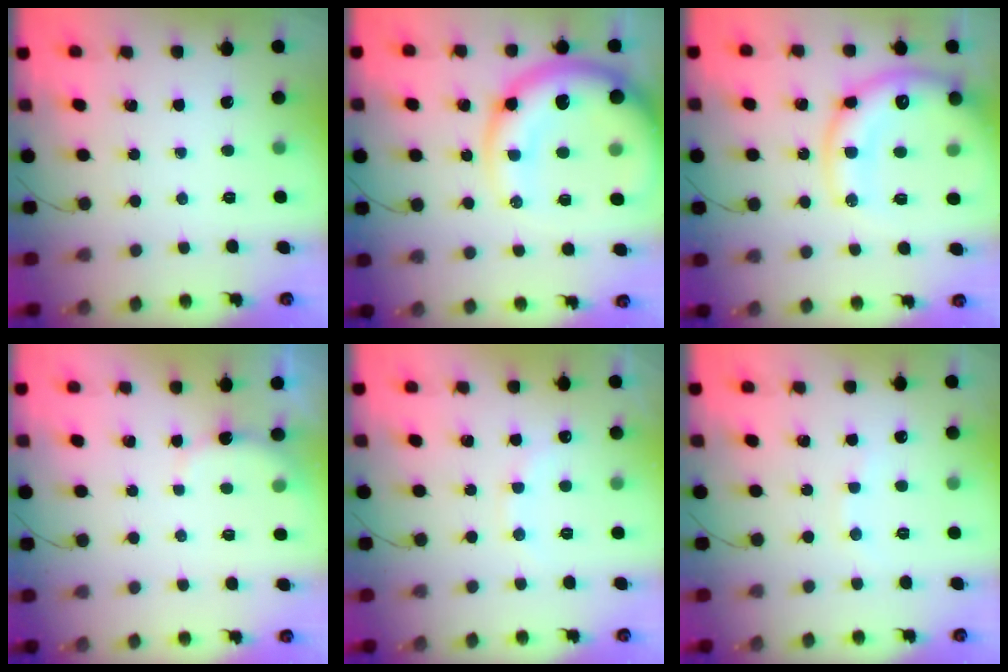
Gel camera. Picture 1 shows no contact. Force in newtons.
{"total": 19.3, "press": 18.8, "slide": 4.4}
{"total": 18.4, "press": 18.2, "slide": 2.7}
{"total": 3.4, "press": 3.3, "slide": 0.9}
{"total": 8.6, "press": 8.5, "slide": 1.3}
{"total": 5.6, "press": 5.4, "slide": 1.1}